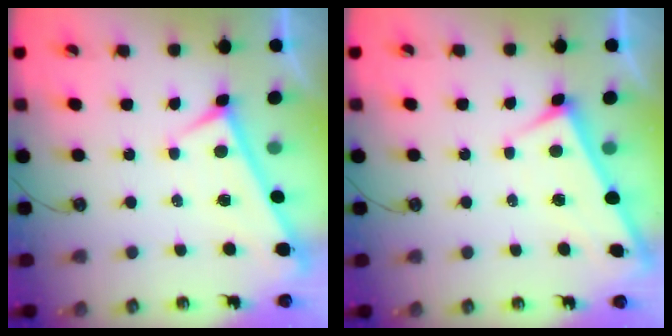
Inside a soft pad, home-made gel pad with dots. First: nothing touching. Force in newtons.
{"total": 2.6, "press": 2.6, "slide": 0.1}